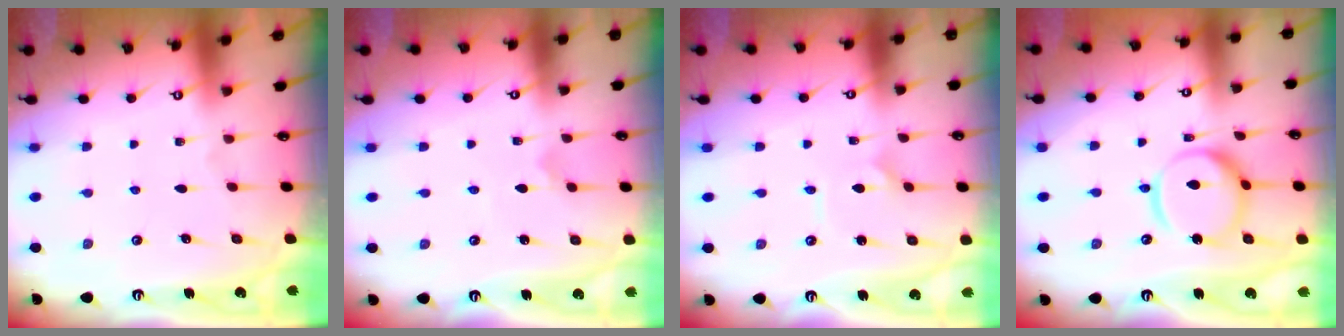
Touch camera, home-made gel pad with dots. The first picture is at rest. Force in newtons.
{"total": 1.8, "press": 1.7, "slide": 0.1}
{"total": 1.9, "press": 1.9, "slide": 0.0}
{"total": 14.0, "press": 13.9, "slide": 1.4}